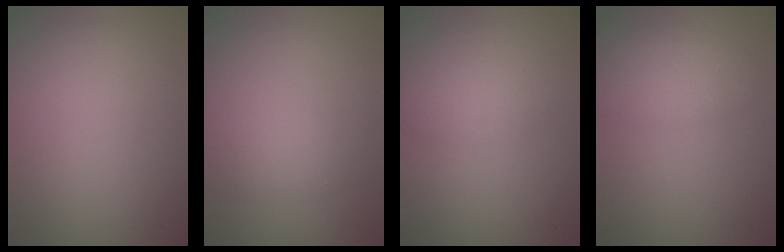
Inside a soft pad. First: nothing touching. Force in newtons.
{"total": 2.2, "press": 2.2, "slide": 0.1}
{"total": 1.9, "press": 1.9, "slide": 0.1}
{"total": 2.8, "press": 2.8, "slide": 0.1}